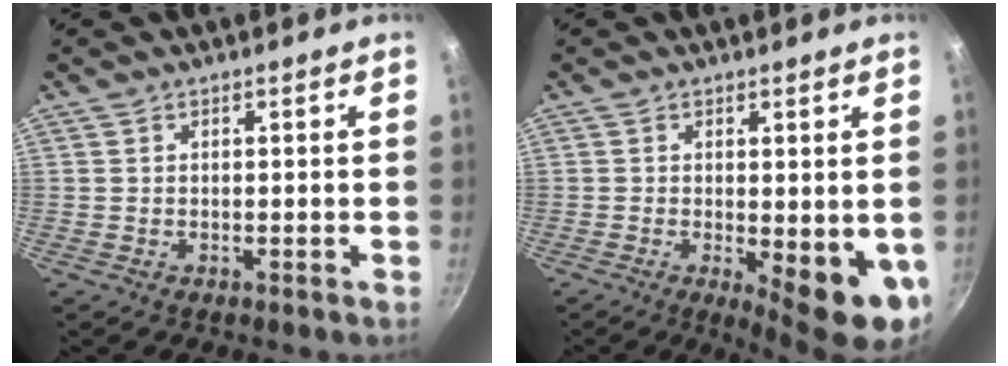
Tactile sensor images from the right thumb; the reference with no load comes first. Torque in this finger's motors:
{"motor_torque": [0.38, 0.88, -0.07, -0.07, 0.11]}